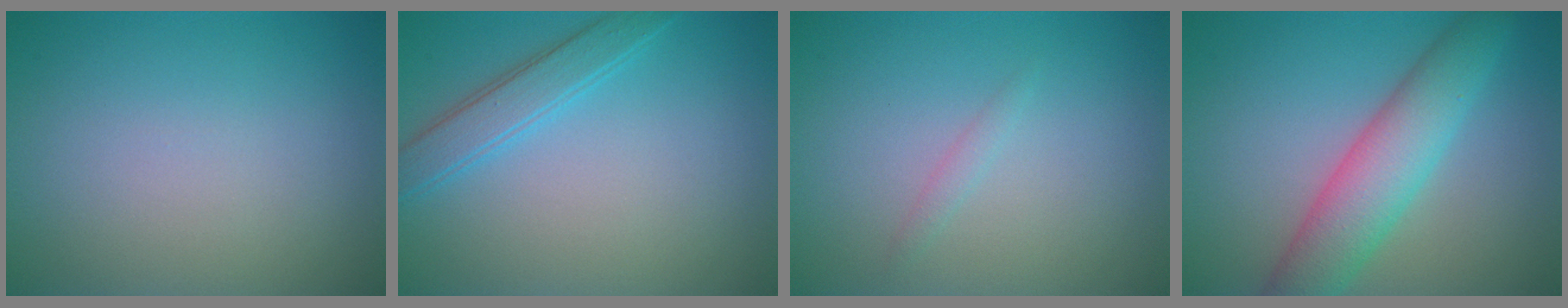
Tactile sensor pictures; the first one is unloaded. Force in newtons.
{"total": 2.8, "press": 2.8, "slide": 0.1}
{"total": 0.8, "press": 0.8, "slide": 0.1}
{"total": 6.1, "press": 6.1, "slide": 0.1}